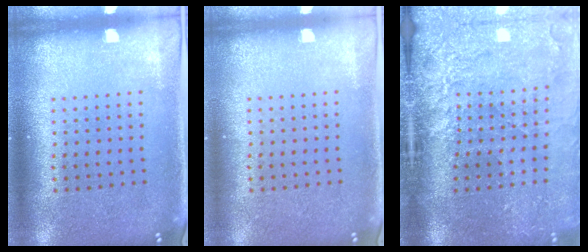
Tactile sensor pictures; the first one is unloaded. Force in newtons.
{"total": 0.0}
{"total": 4.4, "press": 3.4, "slide": 2.7}